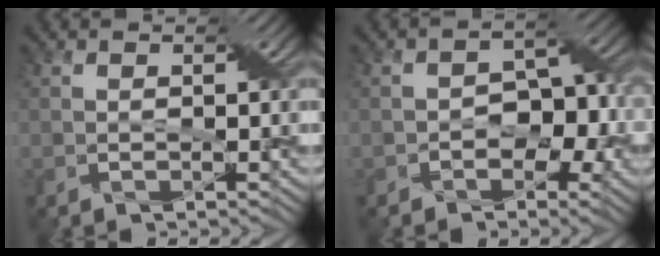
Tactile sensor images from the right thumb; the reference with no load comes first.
{"total": 5.7, "force": [-1.9, 3.9, 3.7], "torque": [-0.038, 0.004, -0.037]}